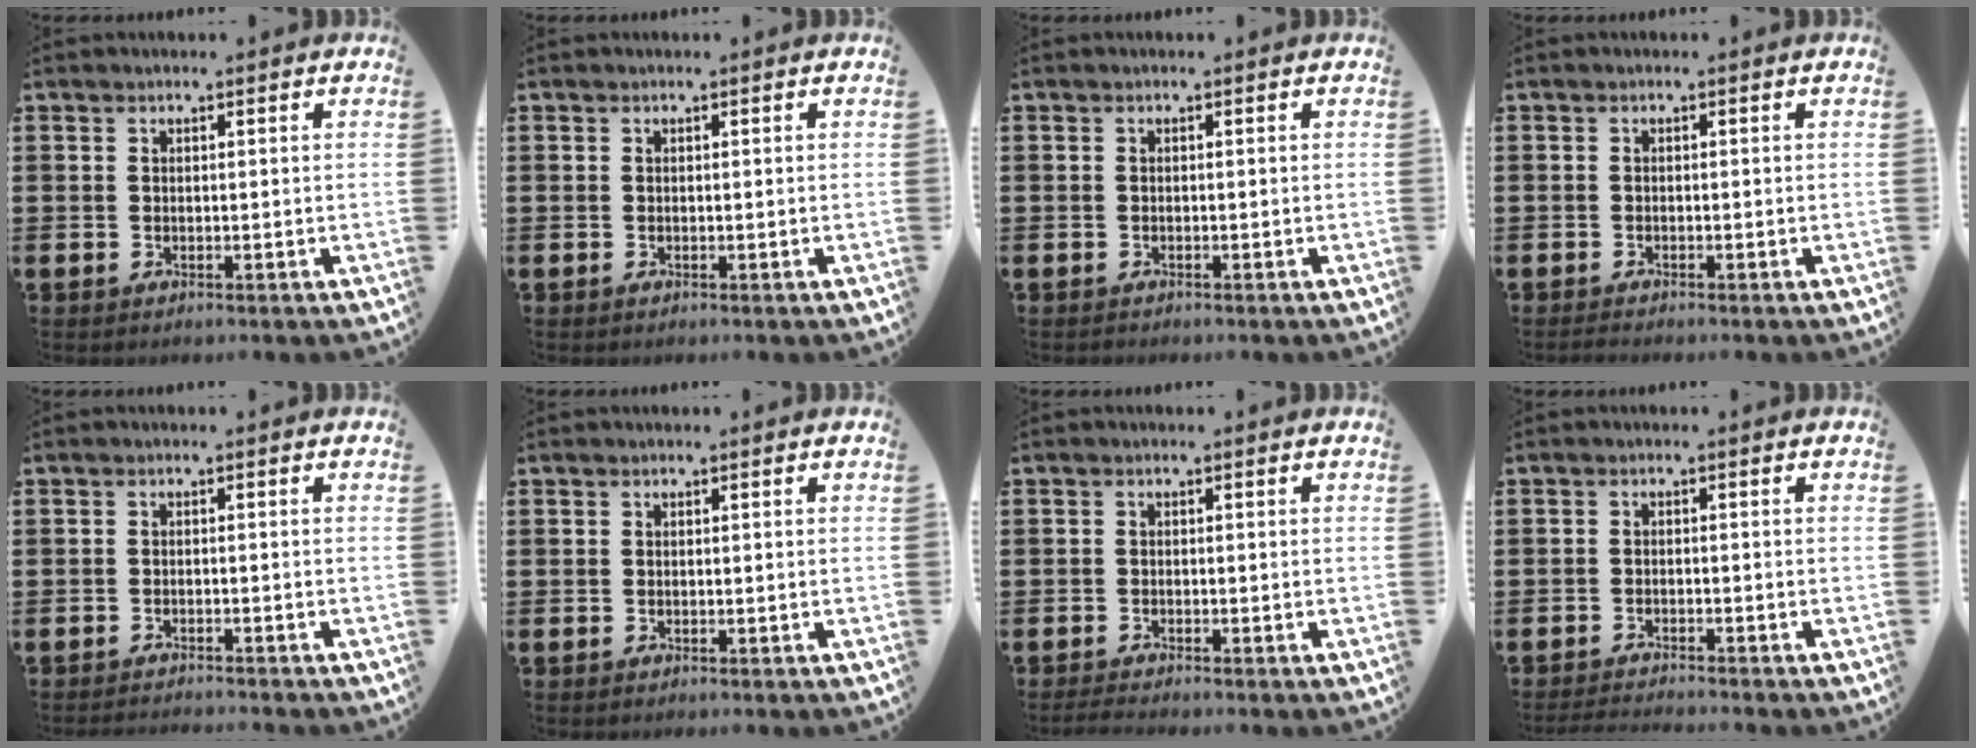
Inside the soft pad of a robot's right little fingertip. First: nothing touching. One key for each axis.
{"total": 0.0}
{"total": 0.0}
{"total": 0.5, "fx": -0.5, "fy": 0.0, "fz": 0.2, "tx": -0.004, "ty": -0.002, "tz": -0.009}
{"total": 1.1, "fx": -1.1, "fy": -0.2, "fz": 0.0, "tx": 0.000, "ty": 0.001, "tz": -0.022}
{"total": 0.0}
{"total": 1.0, "fx": -0.8, "fy": 0.0, "fz": 0.6, "tx": -0.009, "ty": -0.001, "tz": -0.016}
{"total": 1.4, "fx": -1.4, "fy": -0.2, "fz": 0.2, "tx": -0.004, "ty": 0.002, "tz": -0.027}